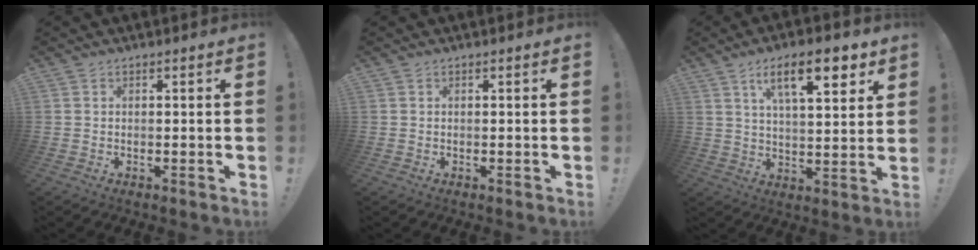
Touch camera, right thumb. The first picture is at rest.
{"total": 0.0}
{"total": 14.7, "force": [7.2, 5.0, 11.8], "torque": [-0.182, -0.017, 0.112]}